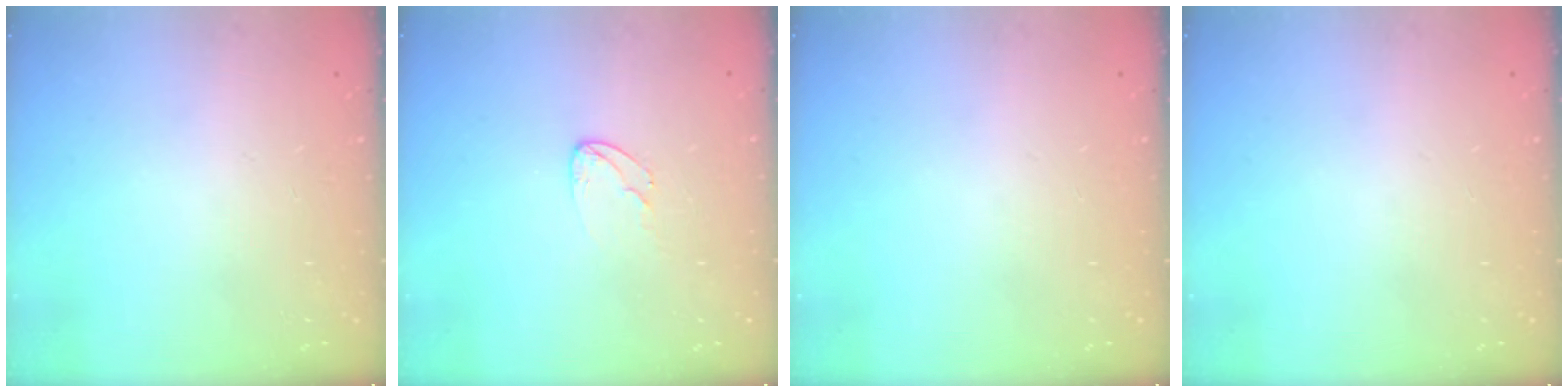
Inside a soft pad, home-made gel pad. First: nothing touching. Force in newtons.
{"total": 5.0, "press": 5.0, "slide": 0.4}
{"total": 0.0}
{"total": 0.0}